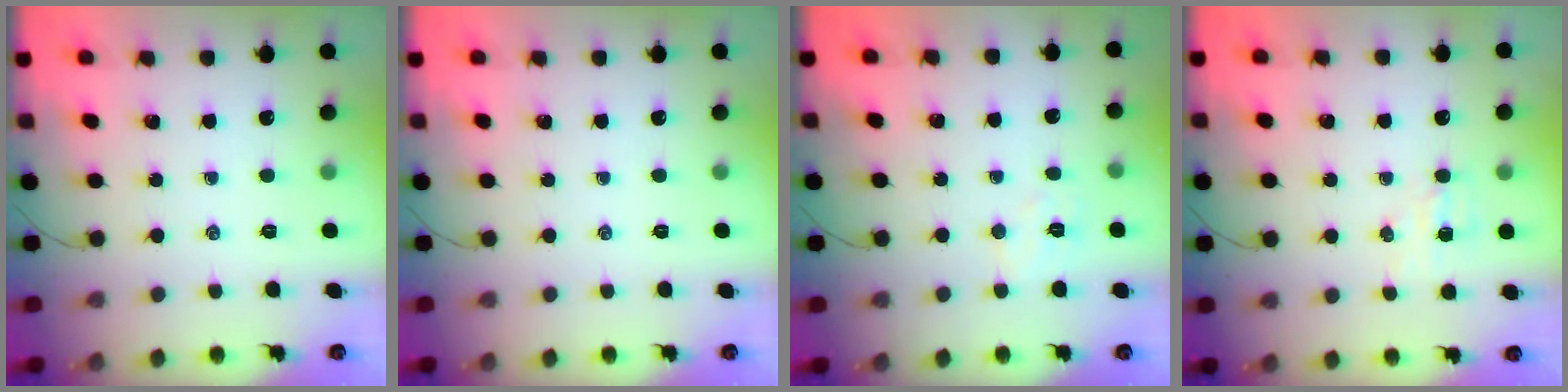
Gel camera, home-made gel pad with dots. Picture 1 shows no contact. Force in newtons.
{"total": 0.0}
{"total": 5.9, "press": 5.8, "slide": 1.1}
{"total": 4.0, "press": 3.8, "slide": 1.1}